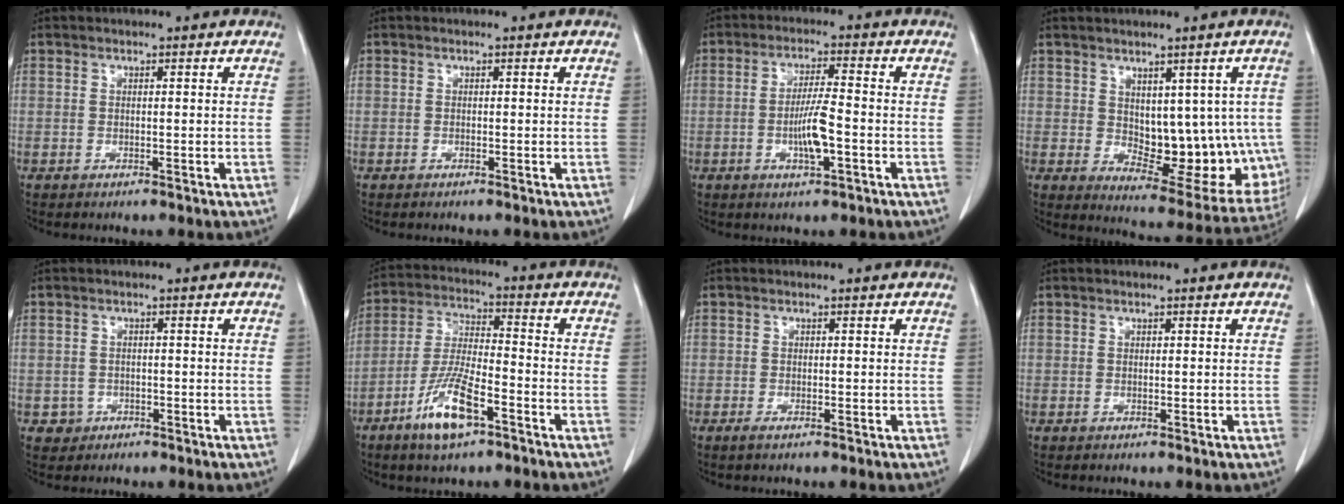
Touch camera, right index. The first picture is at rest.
{"total": 0.0}
{"total": 6.1, "force": [-1.6, 0.7, 5.9], "torque": [-0.115, 0.000, -0.027]}
{"total": 13.7, "force": [0.4, 7.4, 11.6], "torque": [-0.136, 0.001, 0.029]}
{"total": 2.2, "force": [-0.7, 2.1, -0.1], "torque": [0.011, 0.012, -0.007]}
{"total": 10.2, "force": [-5.6, 2.3, 8.3], "torque": [-0.170, -0.010, -0.104]}
{"total": 1.0, "force": [-0.7, 0.2, 0.7], "torque": [-0.014, -0.002, -0.012]}
{"total": 0.0}